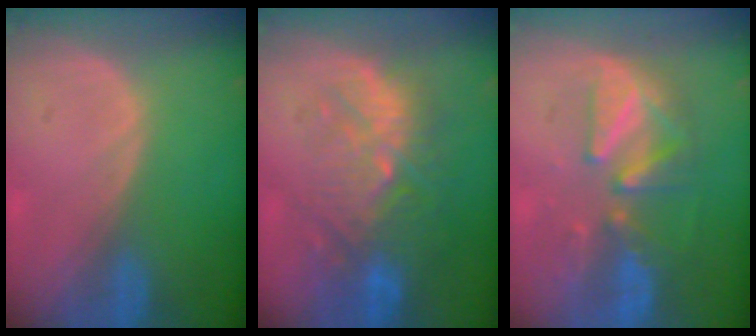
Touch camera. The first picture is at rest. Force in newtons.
{"total": 11.0, "press": 9.8, "slide": 5.0}
{"total": 8.3, "press": 8.1, "slide": 2.0}